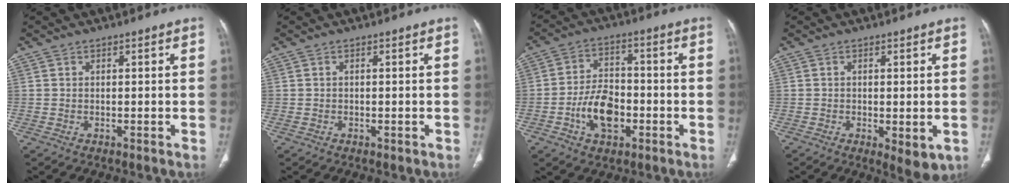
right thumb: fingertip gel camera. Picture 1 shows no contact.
{"total": 0.7, "force": [-0.3, 0.4, 0.6], "torque": [-0.014, 0.003, 0.000]}
{"total": 9.8, "force": [-3.2, 6.0, 7.1], "torque": [-0.106, 0.023, -0.057]}
{"total": 5.6, "force": [-1.4, 2.2, 4.9], "torque": [-0.066, -0.012, -0.013]}